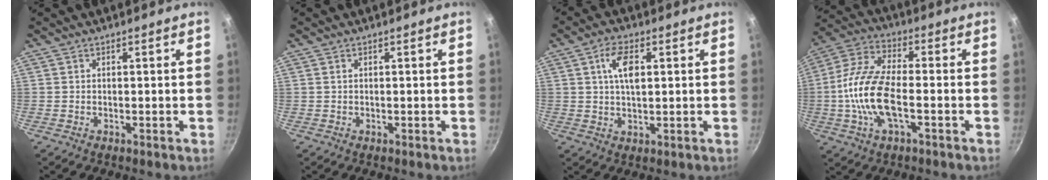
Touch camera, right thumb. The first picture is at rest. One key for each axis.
{"total": 0.0}
{"total": 6.5, "fx": 1.6, "fy": 3.1, "fz": 5.5, "tx": -0.094, "ty": 0.001, "tz": 0.028}
{"total": 14.4, "fx": -2.7, "fy": 6.3, "fz": 12.7, "tx": -0.252, "ty": 0.027, "tz": -0.070}